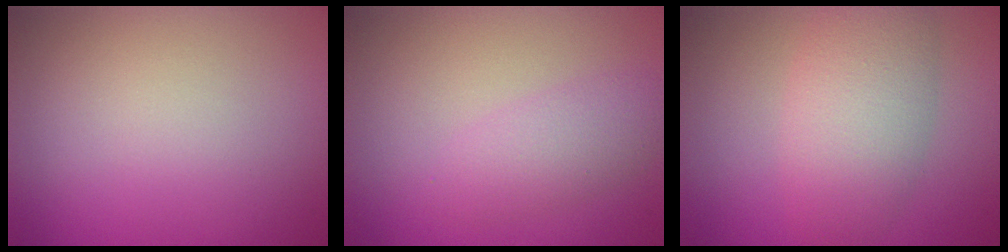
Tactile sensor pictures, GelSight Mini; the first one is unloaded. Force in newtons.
{"total": 2.4, "press": 2.4, "slide": 0.1}
{"total": 5.3, "press": 5.3, "slide": 0.1}